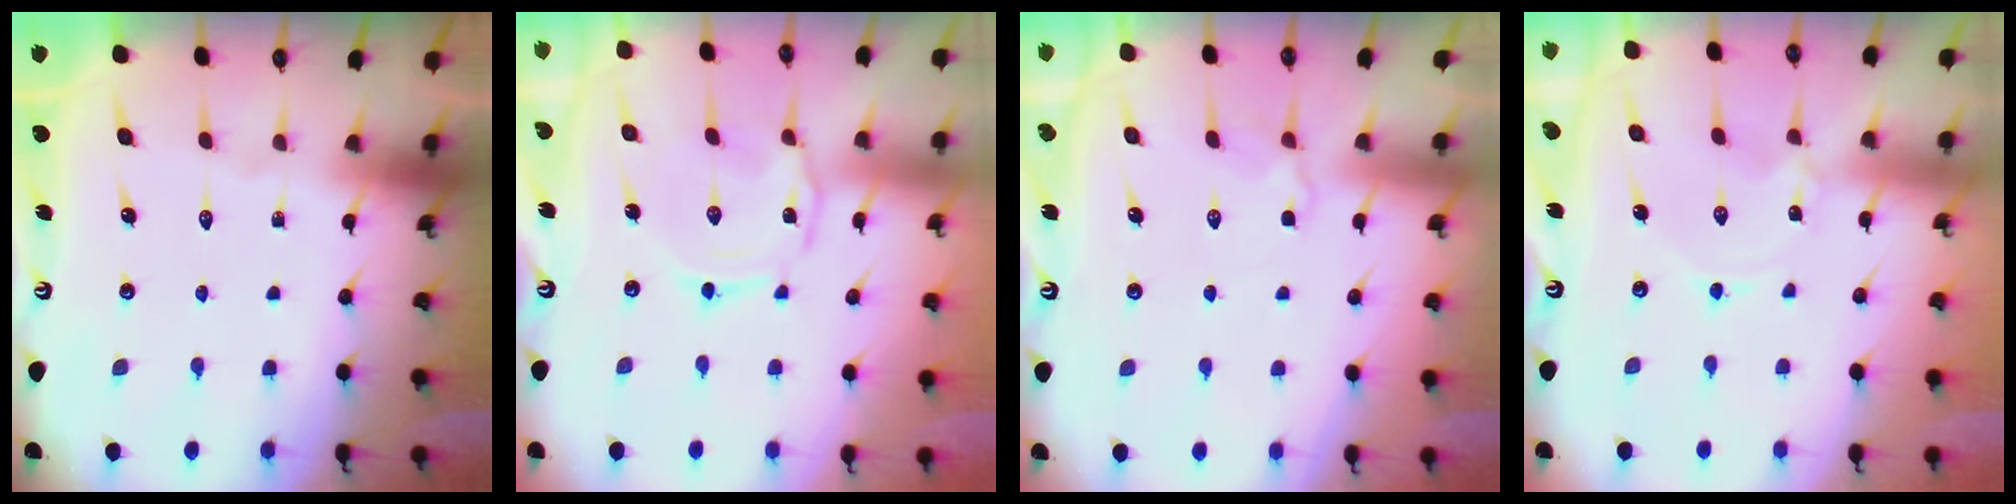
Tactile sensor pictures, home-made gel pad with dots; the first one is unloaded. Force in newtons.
{"total": 2.0, "press": 2.0, "slide": 0.3}
{"total": 3.5, "press": 3.3, "slide": 1.3}
{"total": 0.0}